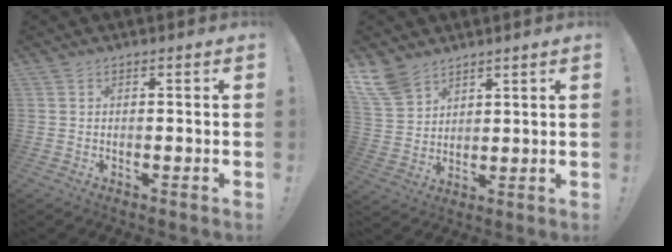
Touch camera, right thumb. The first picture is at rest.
{"total": 9.2, "force": [7.0, 5.2, 2.8], "torque": [-0.057, -0.042, 0.142]}